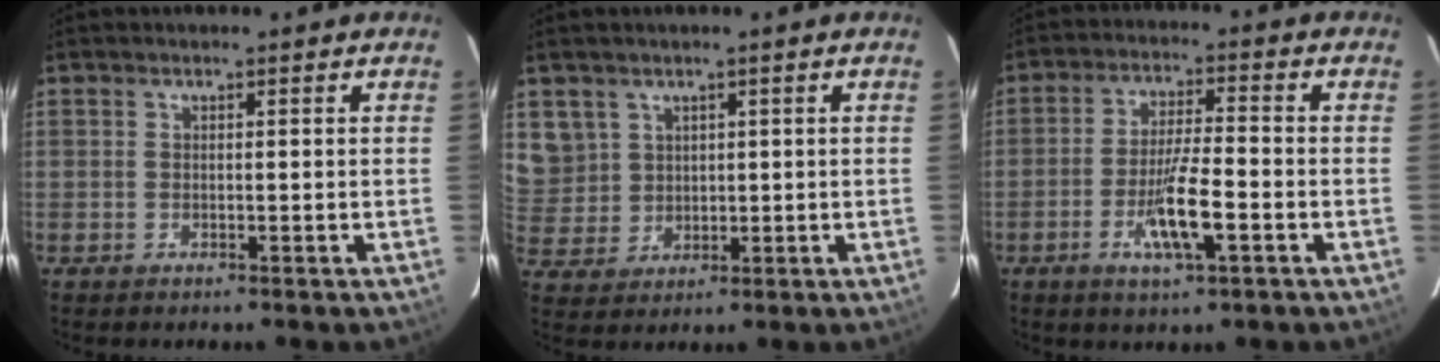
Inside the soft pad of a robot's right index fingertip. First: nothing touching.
{"total": 7.0, "force": [3.4, 6.1, 1.1], "torque": [-0.022, 0.014, 0.082]}
{"total": 9.0, "force": [-3.6, 1.5, 8.2], "torque": [-0.158, -0.008, -0.065]}